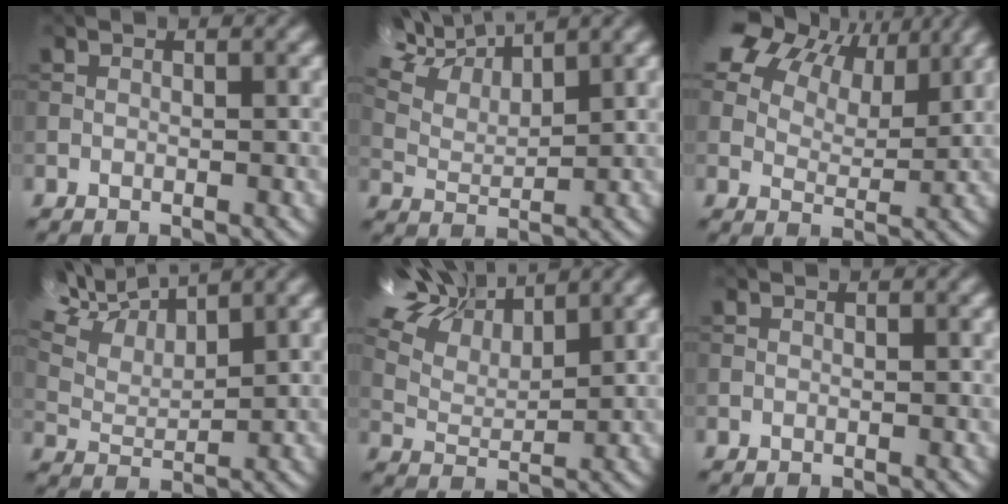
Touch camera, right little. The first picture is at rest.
{"total": 7.4, "force": [6.3, 1.9, 3.5], "torque": [-0.113, 0.019, 0.122]}
{"total": 9.2, "force": [6.3, 5.0, 4.4], "torque": [-0.119, 0.009, 0.123]}
{"total": 8.3, "force": [7.0, 2.1, 4.1], "torque": [-0.127, 0.017, 0.133]}
{"total": 7.3, "force": [6.5, 1.6, 3.0], "torque": [-0.096, 0.007, 0.127]}
{"total": 0.0}